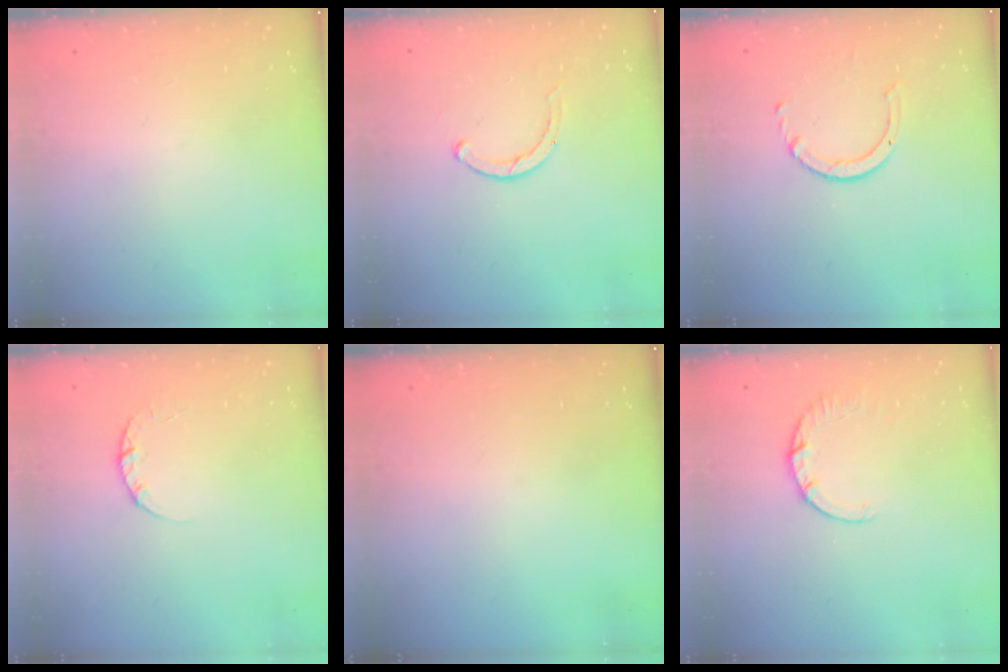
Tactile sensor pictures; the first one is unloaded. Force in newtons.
{"total": 1.9, "press": 1.8, "slide": 0.3}
{"total": 3.6, "press": 3.6, "slide": 0.5}
{"total": 2.4, "press": 2.3, "slide": 0.3}
{"total": 0.0}
{"total": 2.4, "press": 2.4, "slide": 0.2}